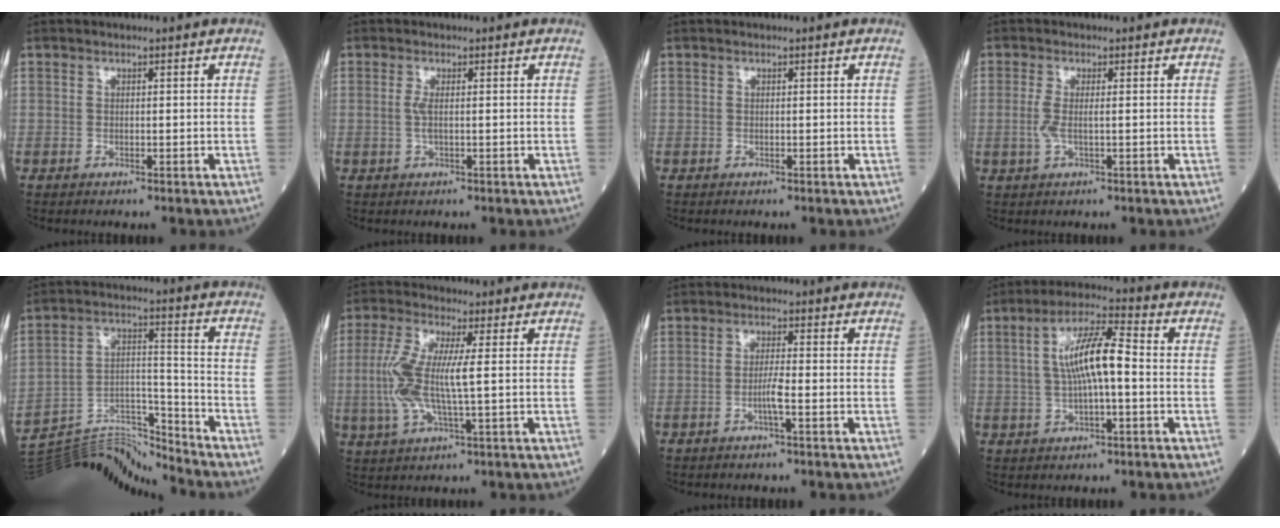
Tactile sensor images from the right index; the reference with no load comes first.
{"total": 1.5, "force": [0.1, 0.1, 1.5], "torque": [-0.038, -0.001, 0.000]}
{"total": 0.0}
{"total": 2.5, "force": [-0.1, 0.4, 2.4], "torque": [-0.059, -0.003, -0.004]}
{"total": 14.7, "force": [-14.6, -1.3, 0.7], "torque": [-0.017, 0.039, -0.257]}
{"total": 8.8, "force": [0.2, 1.3, 8.7], "torque": [-0.208, 0.005, -0.001]}
{"total": 2.7, "force": [-1.1, -0.3, 2.4], "torque": [-0.047, -0.002, -0.023]}
{"total": 8.9, "force": [0.3, 1.6, 8.8], "torque": [-0.167, 0.018, 0.001]}